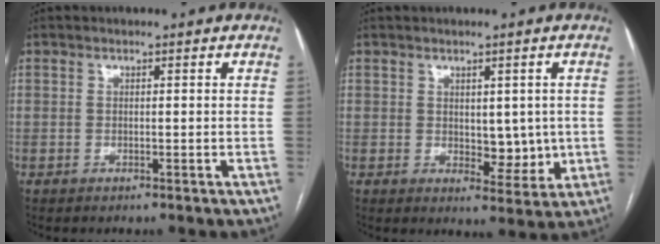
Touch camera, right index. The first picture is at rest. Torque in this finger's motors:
{"motor_torque": [0.83, 0.96, 0.01, 0.02]}